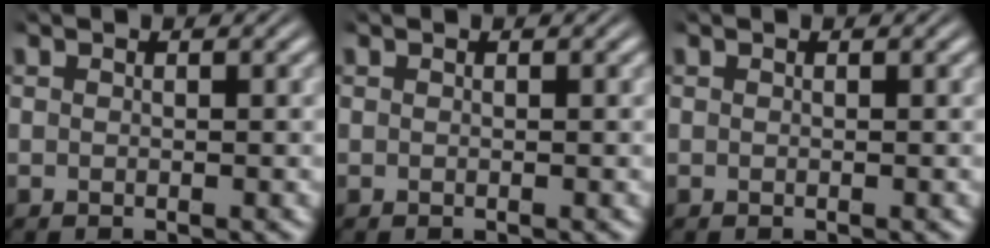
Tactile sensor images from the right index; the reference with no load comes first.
{"total": 0.0}
{"total": 0.0}